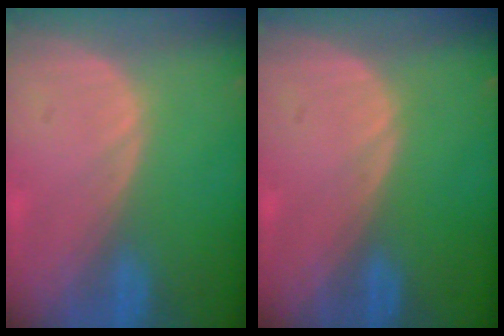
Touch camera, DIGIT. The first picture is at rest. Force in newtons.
{"total": 0.0}